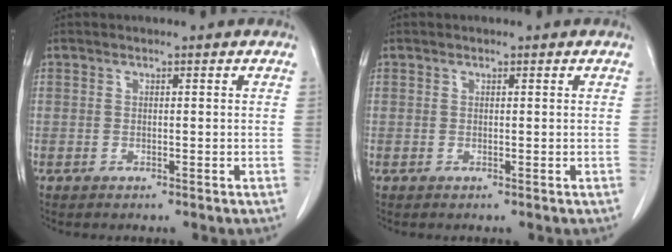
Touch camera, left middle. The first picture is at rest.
{"total": 0.0}